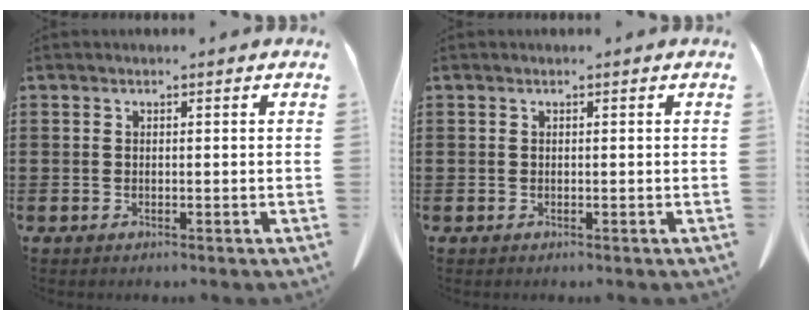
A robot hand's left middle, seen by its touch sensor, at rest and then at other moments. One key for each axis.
{"total": 0.0}